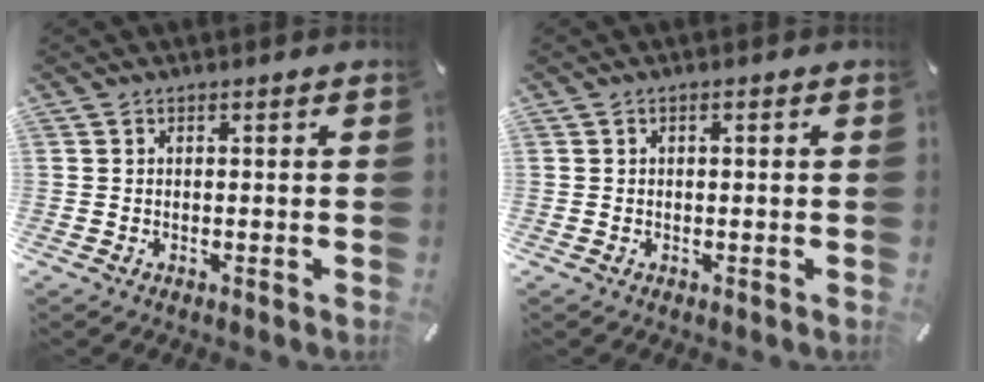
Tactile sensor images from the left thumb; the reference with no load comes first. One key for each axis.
{"total": 0.9, "fx": -0.1, "fy": 0.3, "fz": 0.8, "tx": -0.014, "ty": 0.001, "tz": -0.002}